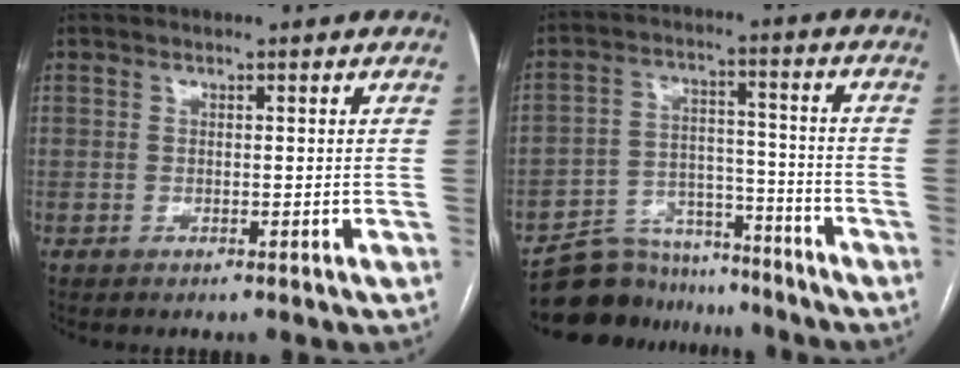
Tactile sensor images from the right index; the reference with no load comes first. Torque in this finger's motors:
{"motor_torque": [-0.23, -0.11, -0.89, -0.21]}